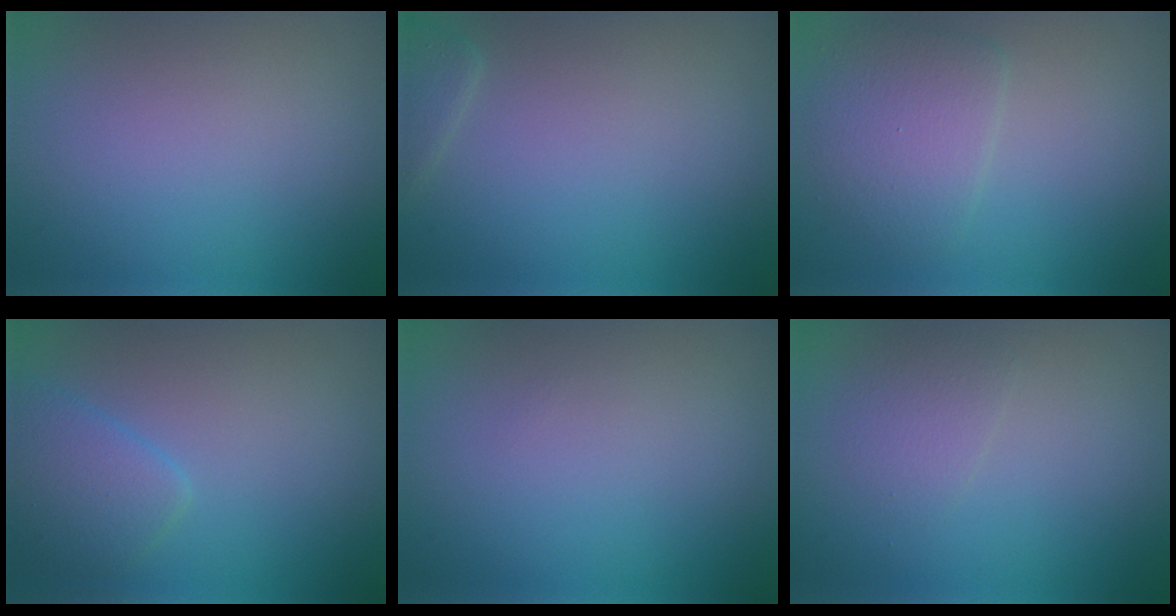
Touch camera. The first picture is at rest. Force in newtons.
{"total": 1.2, "press": 1.2, "slide": 0.1}
{"total": 3.5, "press": 3.5, "slide": 0.3}
{"total": 2.8, "press": 2.8, "slide": 0.1}
{"total": 0.0}
{"total": 1.6, "press": 1.6, "slide": 0.1}